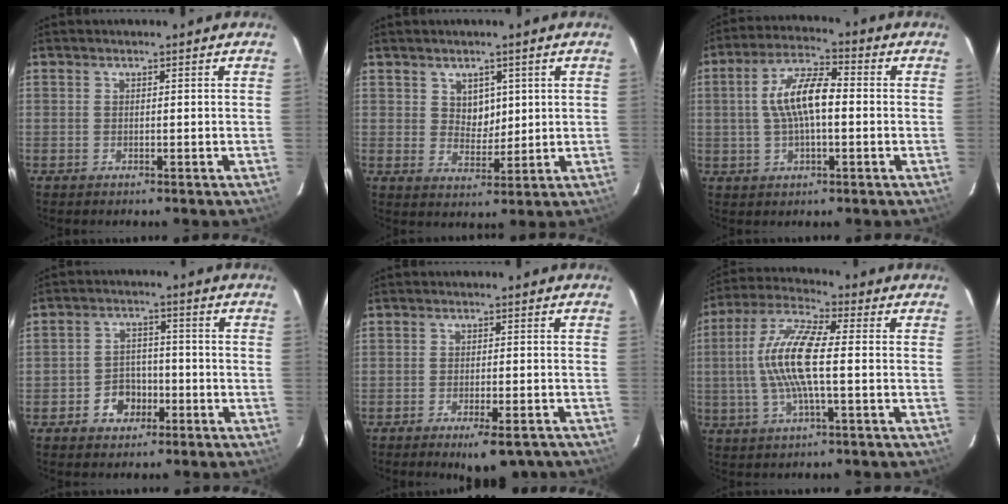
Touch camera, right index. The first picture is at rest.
{"total": 4.4, "force": [1.8, 3.5, 1.9], "torque": [-0.027, 0.002, 0.038]}
{"total": 9.7, "force": [0.0, 3.6, 9.0], "torque": [-0.174, 0.017, 0.001]}
{"total": 5.7, "force": [-2.9, 4.6, 1.8], "torque": [-0.046, 0.018, -0.034]}
{"total": 7.2, "force": [-5.3, 2.2, 4.3], "torque": [-0.073, -0.008, -0.069]}
{"total": 12.2, "force": [-0.5, 2.5, 11.9], "torque": [-0.242, 0.008, -0.015]}